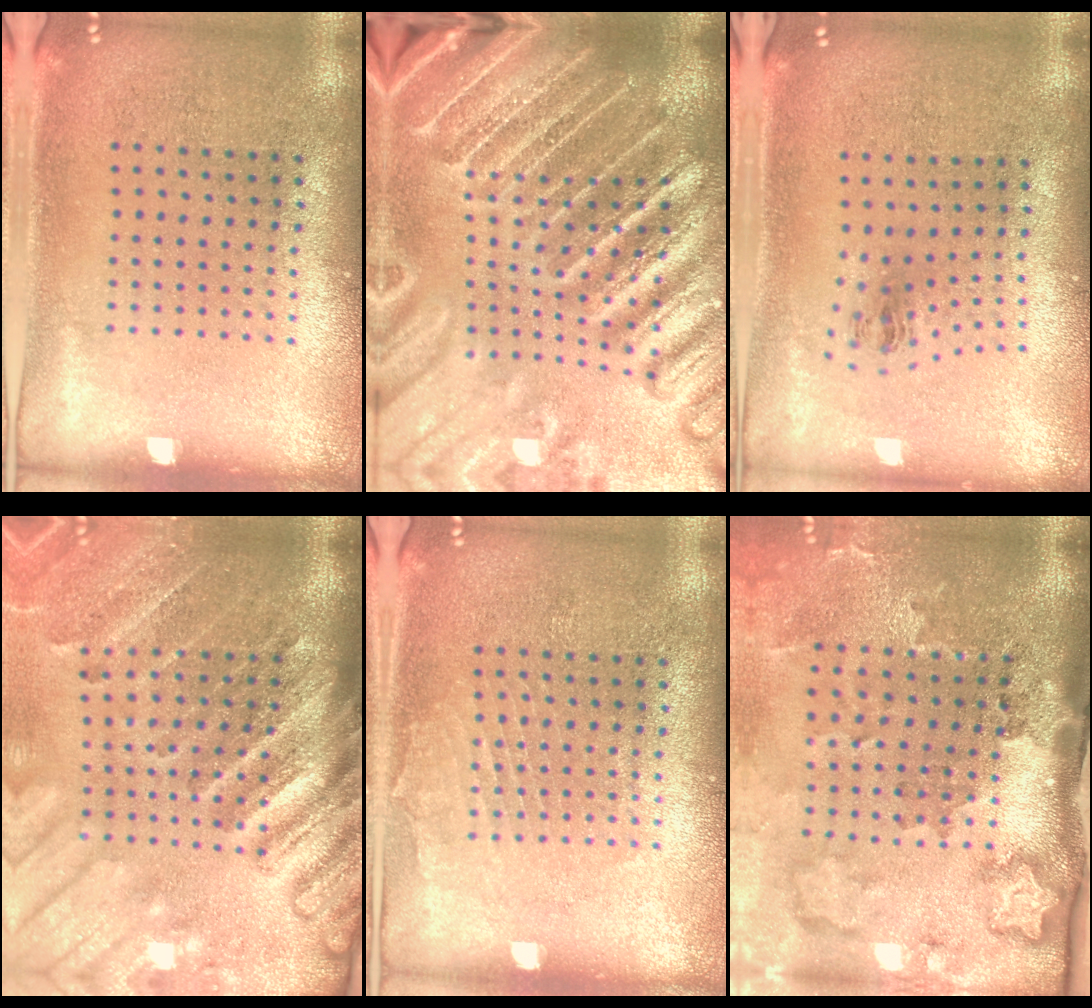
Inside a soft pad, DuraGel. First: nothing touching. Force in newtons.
{"total": 5.2, "press": 4.6, "slide": 2.6}
{"total": 0.9, "press": 0.4, "slide": 0.9}
{"total": 4.4, "press": 3.3, "slide": 2.9}
{"total": 1.2, "press": 1.1, "slide": 0.1}
{"total": 3.8, "press": 2.4, "slide": 2.9}